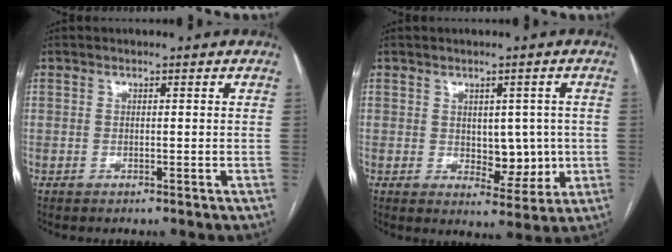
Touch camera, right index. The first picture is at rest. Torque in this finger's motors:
{"motor_torque": [0.04, 0.14, 0.07, 0.03]}